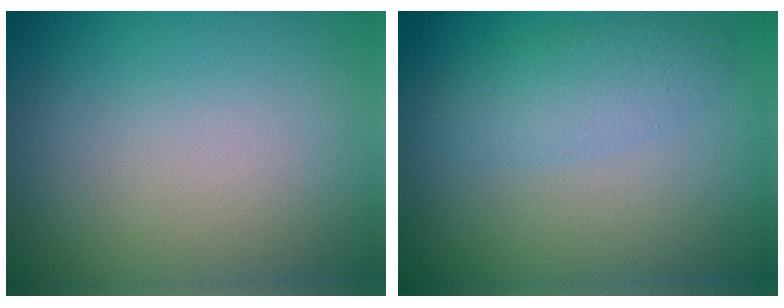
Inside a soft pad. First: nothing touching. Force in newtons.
{"total": 2.6, "press": 2.6, "slide": 0.1}